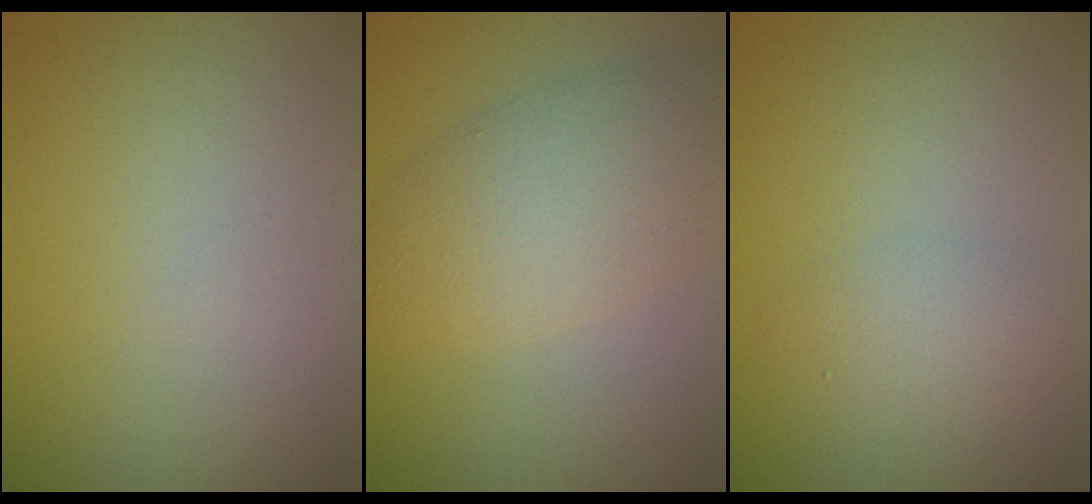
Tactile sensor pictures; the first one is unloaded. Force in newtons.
{"total": 6.1, "press": 6.1, "slide": 0.1}
{"total": 2.0, "press": 2.0, "slide": 0.1}